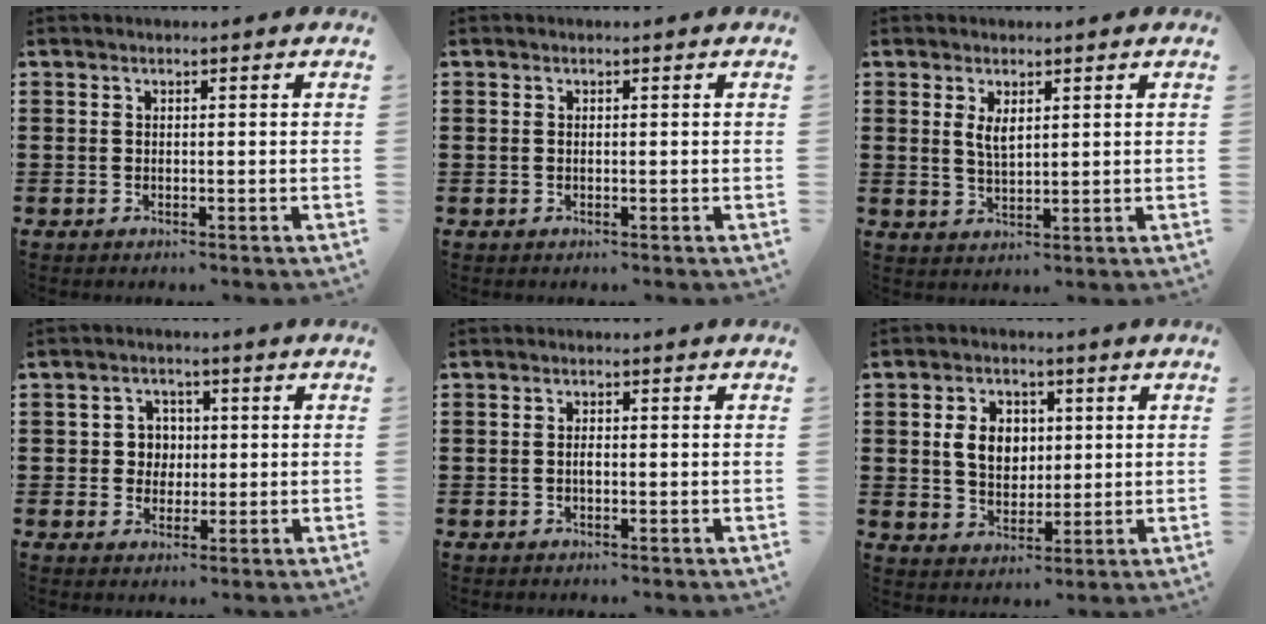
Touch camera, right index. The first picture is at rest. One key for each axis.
{"total": 0.0}
{"total": 2.9, "fx": 1.2, "fy": 1.2, "fz": 2.3, "tx": -0.049, "ty": 0.003, "tz": 0.020}
{"total": 3.8, "fx": 0.2, "fy": 3.5, "fz": 1.3, "tx": -0.039, "ty": 0.013, "tz": -0.001}
{"total": 0.9, "fx": -0.2, "fy": 0.3, "fz": 0.9, "tx": -0.018, "ty": -0.003, "tz": -0.004}
{"total": 6.2, "fx": 1.0, "fy": 4.7, "fz": 4.0, "tx": -0.092, "ty": 0.010, "tz": 0.012}